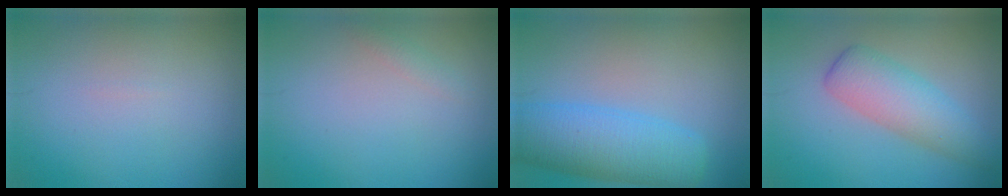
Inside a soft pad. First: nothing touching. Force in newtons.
{"total": 0.8, "press": 0.8, "slide": 0.1}
{"total": 7.5, "press": 7.5, "slide": 0.4}
{"total": 4.8, "press": 4.8, "slide": 0.1}